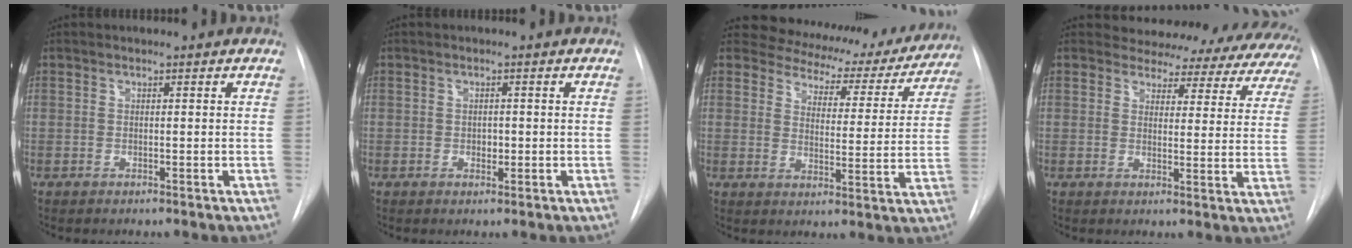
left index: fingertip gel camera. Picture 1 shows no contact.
{"total": 1.3, "force": [-0.2, 0.9, 0.8], "torque": [-0.011, 0.001, -0.001]}
{"total": 17.0, "force": [15.1, 6.7, 3.9], "torque": [-0.032, -0.013, 0.165]}
{"total": 19.9, "force": [18.7, 5.9, 3.3], "torque": [-0.029, -0.059, 0.190]}